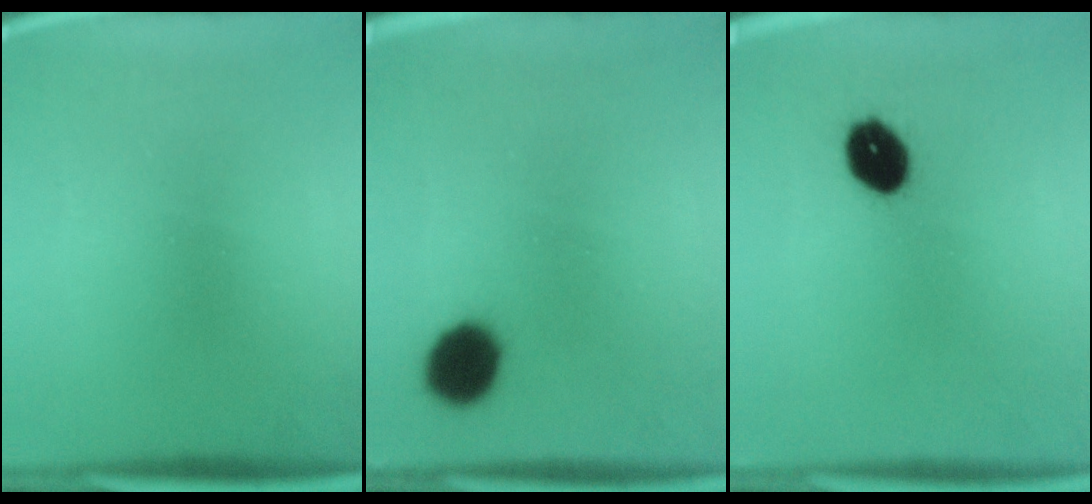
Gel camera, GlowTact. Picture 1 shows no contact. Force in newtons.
{"total": 8.7}
{"total": 7.6}